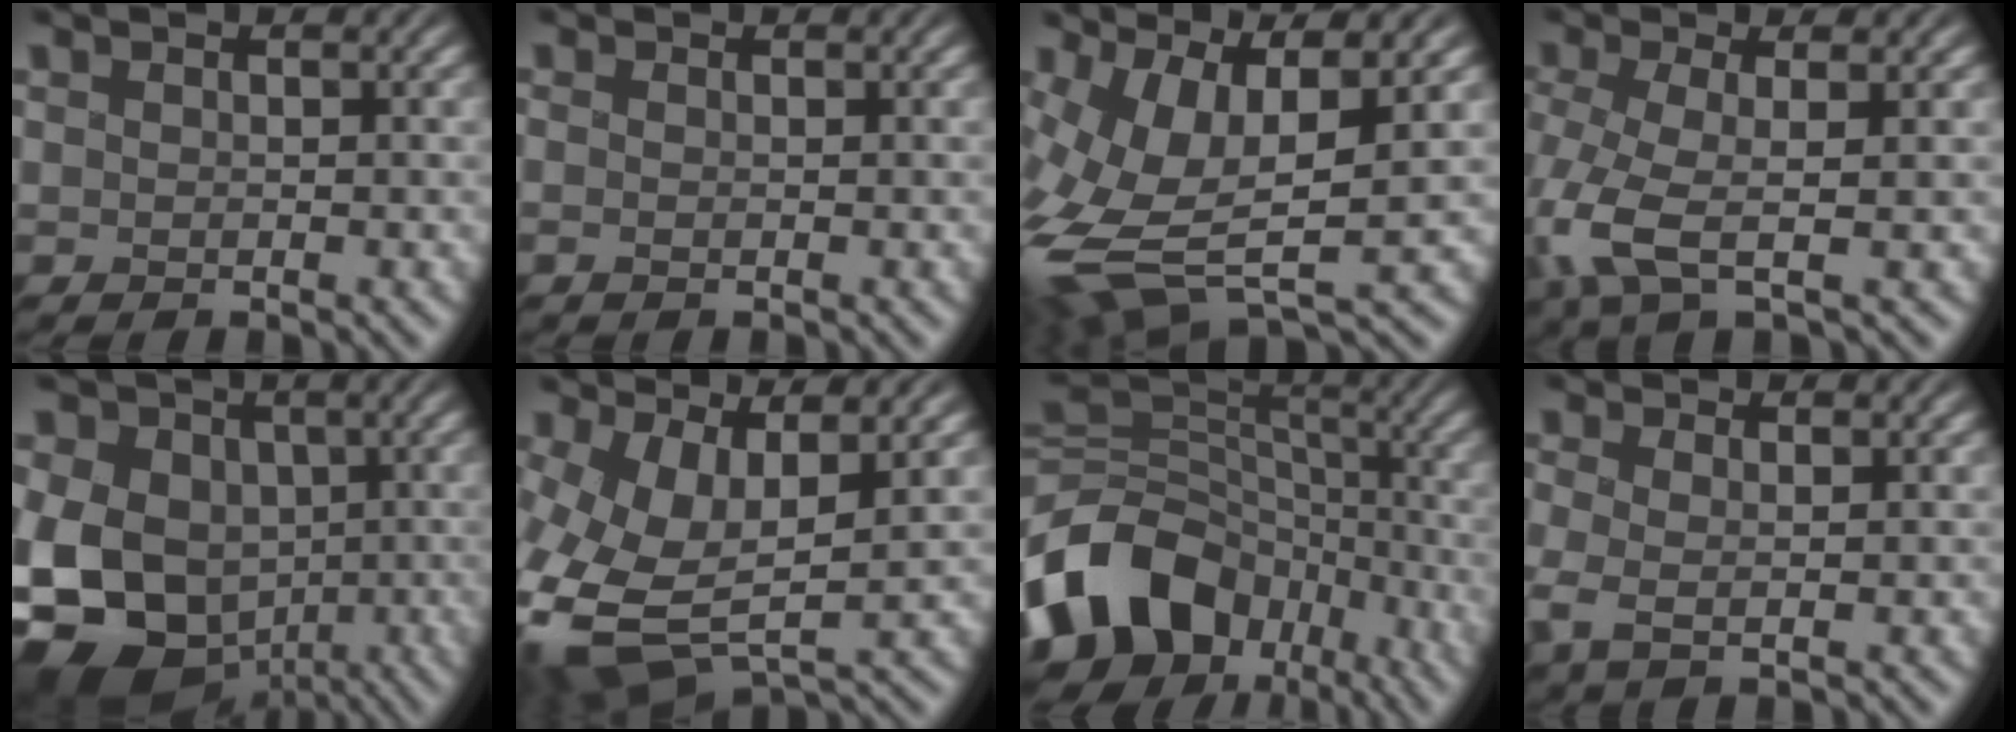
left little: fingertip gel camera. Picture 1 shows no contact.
{"total": 0.0}
{"total": 11.7, "force": [-0.9, 4.8, 10.7], "torque": [-0.257, -0.010, 0.003]}
{"total": 4.7, "force": [-1.7, 1.1, 4.2], "torque": [-0.112, -0.008, -0.033]}
{"total": 13.4, "force": [-4.0, 10.3, 7.6], "torque": [-0.140, -0.012, -0.079]}
{"total": 9.0, "force": [-1.4, 4.7, 7.6], "torque": [-0.194, -0.024, -0.011]}
{"total": 16.2, "force": [-8.7, 11.5, 7.4], "torque": [-0.183, -0.002, -0.147]}
{"total": 1.4, "force": [-0.3, 0.3, 1.4], "torque": [-0.033, -0.001, -0.002]}